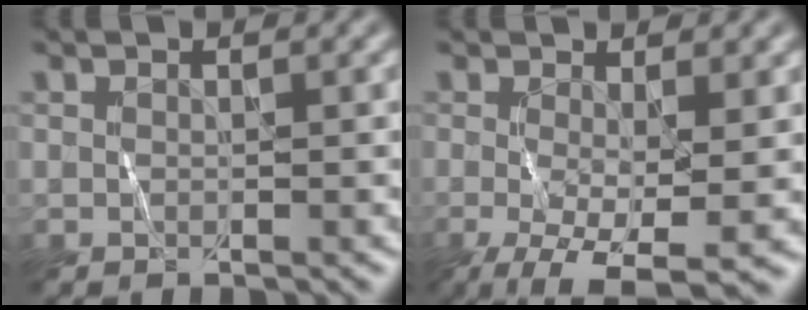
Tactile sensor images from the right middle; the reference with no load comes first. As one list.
[{"total": 7.0, "force": [-2.7, 2.4, 6.0], "torque": [-0.122, -0.019, -0.039]}]